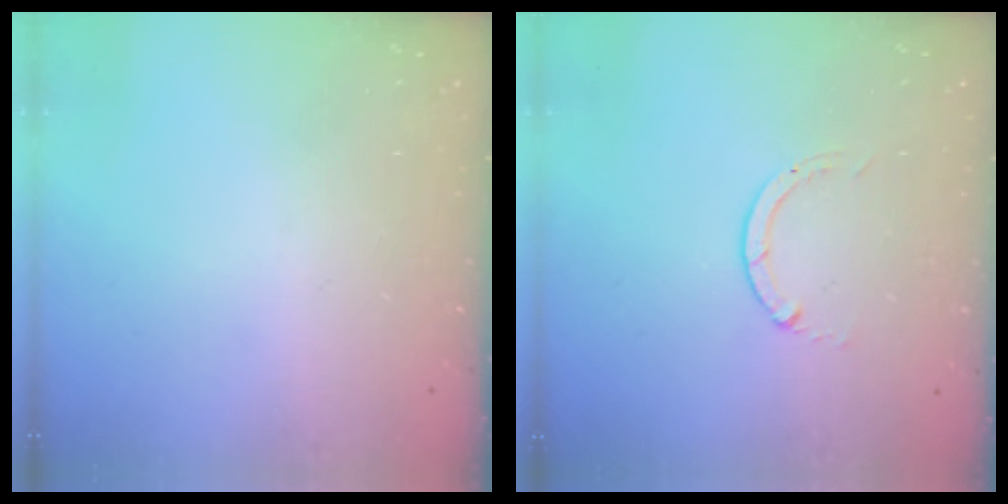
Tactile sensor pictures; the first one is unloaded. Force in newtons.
{"total": 0.0}